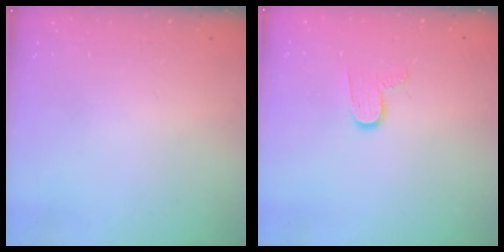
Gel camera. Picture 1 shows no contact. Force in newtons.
{"total": 7.6, "press": 7.6, "slide": 0.6}